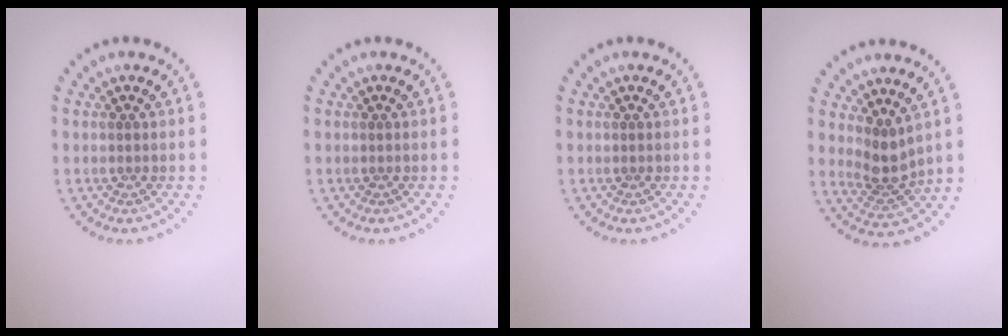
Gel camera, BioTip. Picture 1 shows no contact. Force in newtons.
{"total": 0.0}
{"total": 0.0}
{"total": 2.6, "press": 2.0, "slide": 1.7}